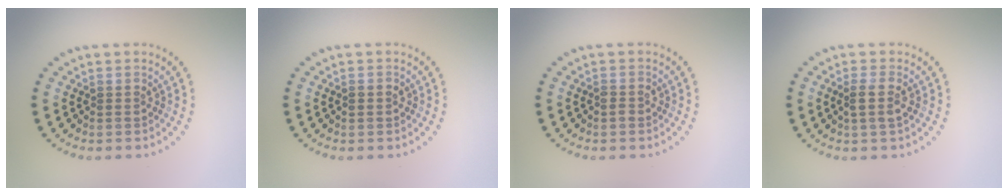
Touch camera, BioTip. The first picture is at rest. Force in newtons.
{"total": 1.1, "press": 1.1, "slide": 0.1}
{"total": 0.8, "press": 0.7, "slide": 0.3}
{"total": 1.8, "press": 1.4, "slide": 1.1}